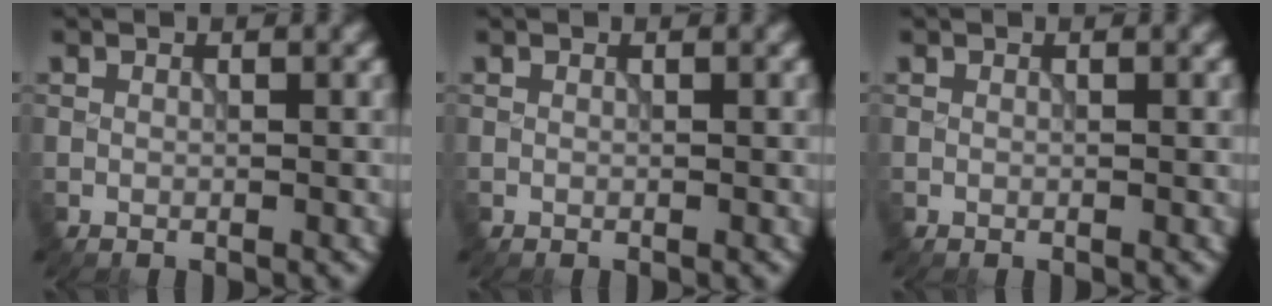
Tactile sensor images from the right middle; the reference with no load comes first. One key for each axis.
{"total": 0.0}
{"total": 0.0}